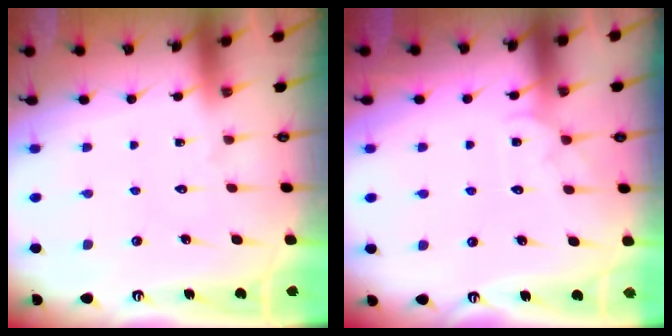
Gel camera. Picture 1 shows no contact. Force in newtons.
{"total": 4.0, "press": 4.0, "slide": 0.4}